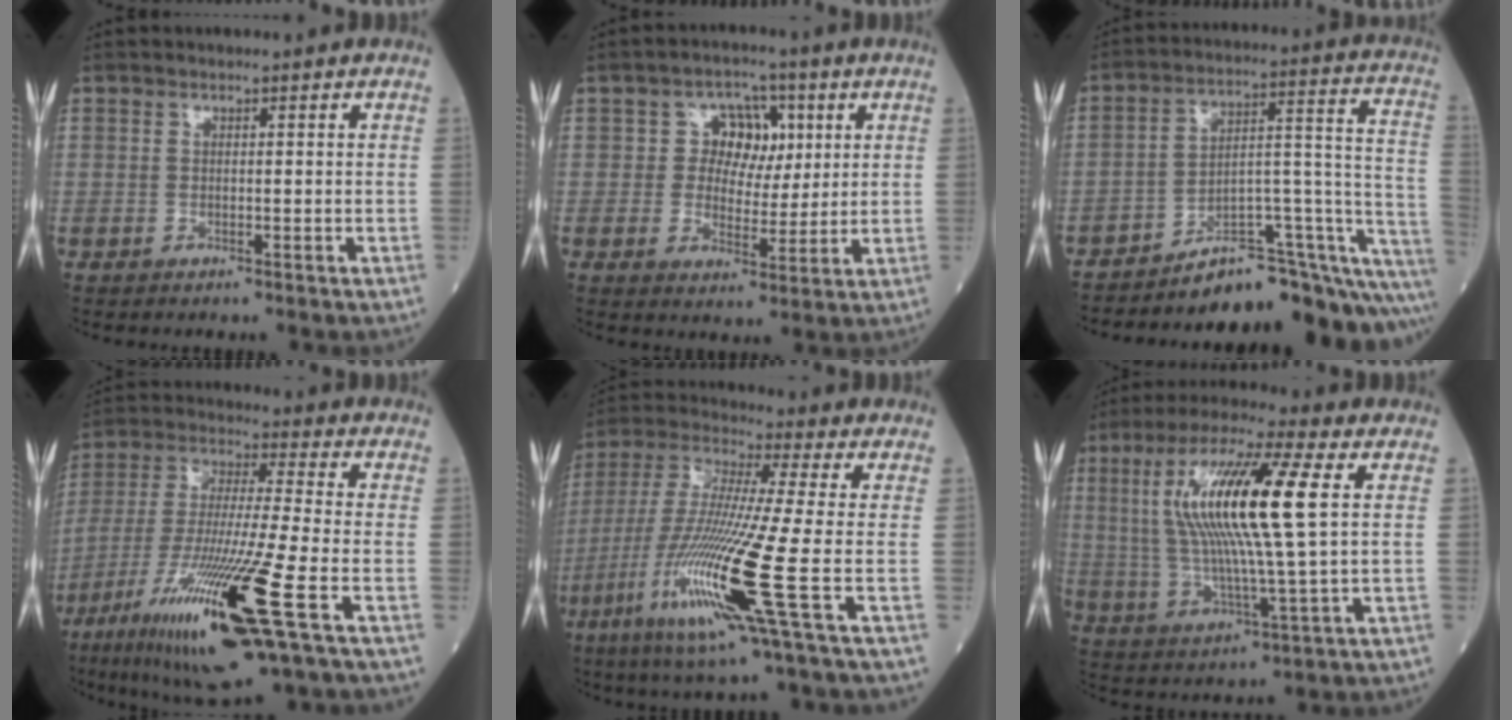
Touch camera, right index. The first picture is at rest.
{"total": 6.6, "force": [1.7, 5.3, 3.6], "torque": [-0.044, 0.019, 0.030]}
{"total": 18.8, "force": [-17.1, 1.8, 7.6], "torque": [-0.029, 0.065, -0.242]}
{"total": 20.1, "force": [-9.0, 0.1, 17.9], "torque": [-0.365, -0.049, -0.166]}
{"total": 17.6, "force": [-6.0, -1.0, 16.6], "torque": [-0.358, -0.030, -0.123]}
{"total": 17.1, "force": [3.7, 1.0, 16.7], "torque": [-0.336, 0.013, 0.058]}